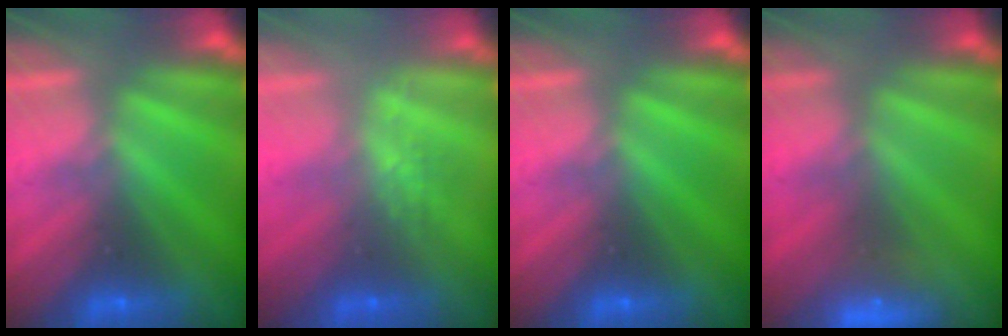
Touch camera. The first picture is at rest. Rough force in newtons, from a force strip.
{"total": 2.7}
{"total": 0.0}
{"total": 6.4}